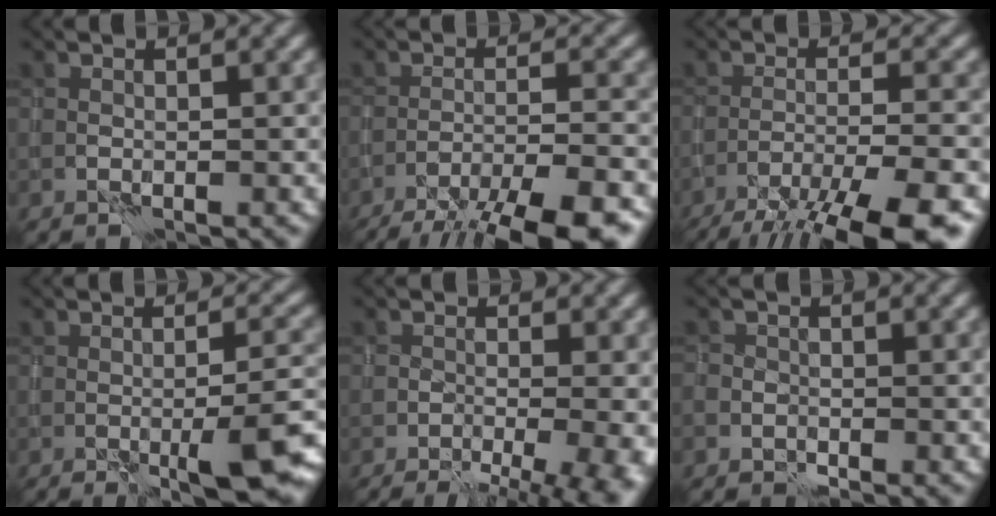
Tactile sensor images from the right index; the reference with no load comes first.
{"total": 11.3, "force": [-9.3, 2.0, 6.1], "torque": [-0.089, -0.010, -0.129]}
{"total": 10.2, "force": [-7.8, 1.6, 6.4], "torque": [-0.090, -0.012, -0.119]}
{"total": 6.8, "force": [-2.4, 1.4, 6.2], "torque": [-0.094, -0.001, -0.035]}
{"total": 10.2, "force": [-5.4, 4.2, 7.5], "torque": [-0.057, -0.004, -0.055]}
{"total": 1.7, "force": [-0.8, 1.5, 0.2], "torque": [0.005, -0.003, -0.015]}